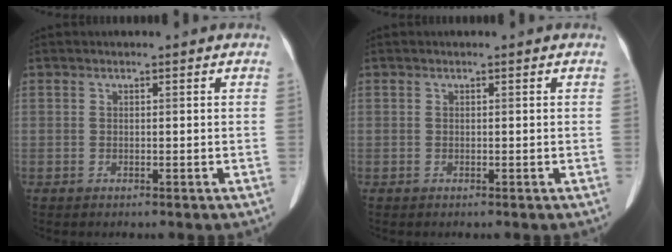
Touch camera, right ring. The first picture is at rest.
{"total": 0.0}